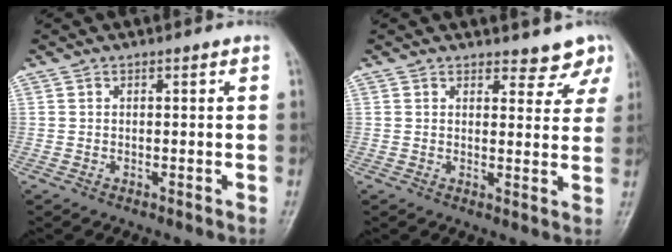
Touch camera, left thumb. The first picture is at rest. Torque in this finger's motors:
{"motor_torque": [-0.06, 0.03, -0.25, 0.02, 0.05]}